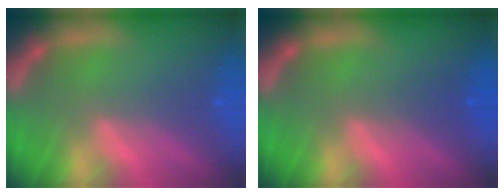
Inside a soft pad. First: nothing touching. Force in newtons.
{"total": 1.5}